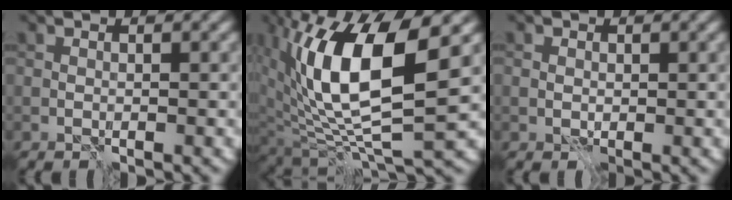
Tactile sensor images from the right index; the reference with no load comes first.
{"total": 11.8, "force": [2.8, 4.9, 10.3], "torque": [-0.197, -0.003, 0.053]}
{"total": 0.6, "force": [0.3, 0.5, -0.2], "torque": [0.005, -0.001, 0.003]}